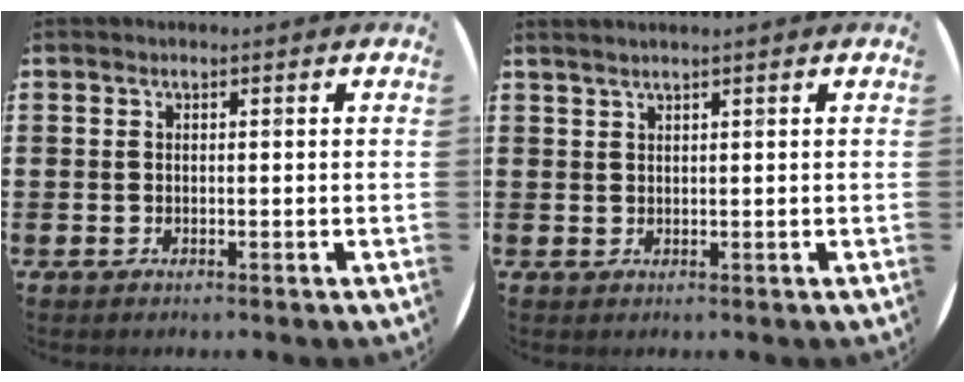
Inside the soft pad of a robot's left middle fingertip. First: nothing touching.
{"total": 1.0, "force": [0.9, -0.2, 0.3], "torque": [-0.002, 0.000, 0.017]}